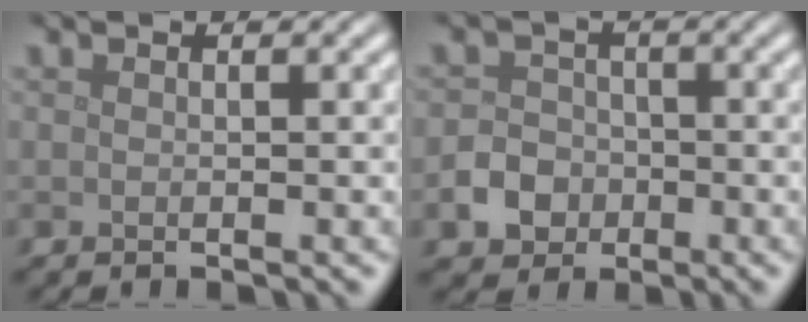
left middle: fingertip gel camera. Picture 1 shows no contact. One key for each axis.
{"total": 3.3, "fx": -1.3, "fy": 2.8, "fz": 1.2, "tx": -0.017, "ty": 0.002, "tz": -0.029}